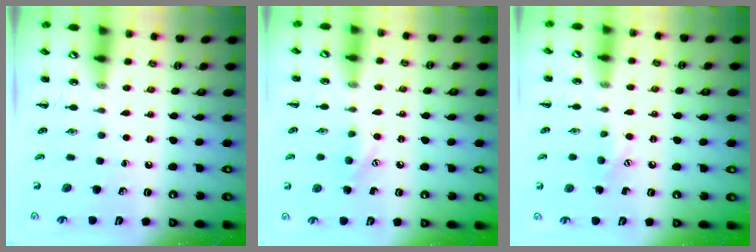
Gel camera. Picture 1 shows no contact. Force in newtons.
{"total": 6.7, "press": 6.5, "slide": 1.7}
{"total": 6.6, "press": 6.5, "slide": 1.4}